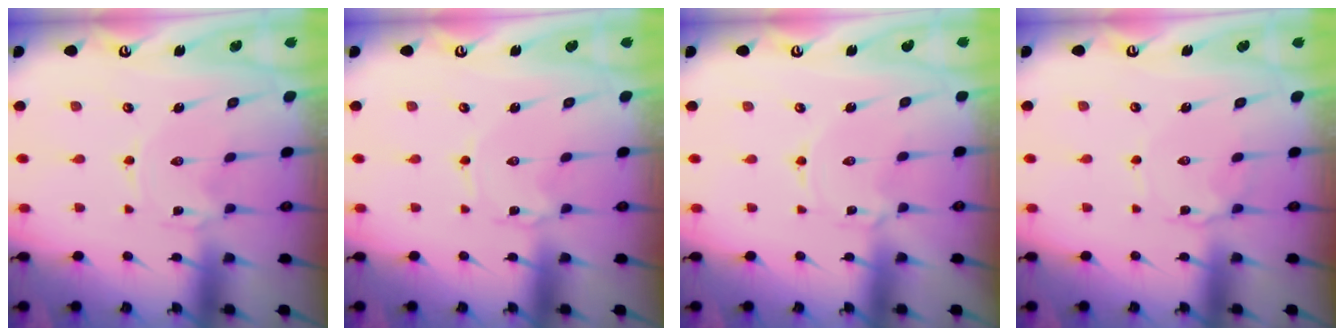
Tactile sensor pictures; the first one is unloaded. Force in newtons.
{"total": 0.9, "press": 0.9, "slide": 0.1}
{"total": 1.3, "press": 1.3, "slide": 0.1}
{"total": 2.7, "press": 2.7, "slide": 0.2}